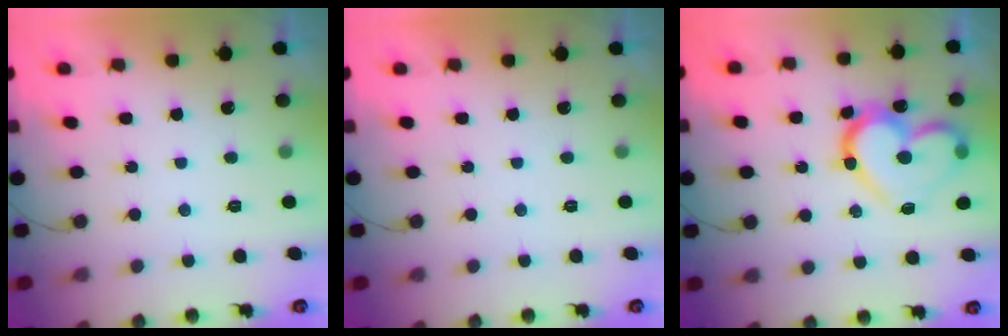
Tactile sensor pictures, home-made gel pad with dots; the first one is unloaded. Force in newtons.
{"total": 1.8, "press": 1.8, "slide": 0.1}
{"total": 17.6, "press": 17.5, "slide": 1.2}